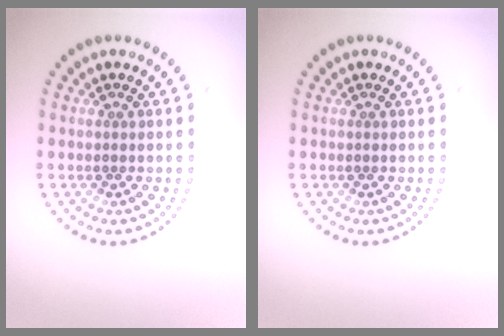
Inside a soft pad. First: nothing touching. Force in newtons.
{"total": 0.0}